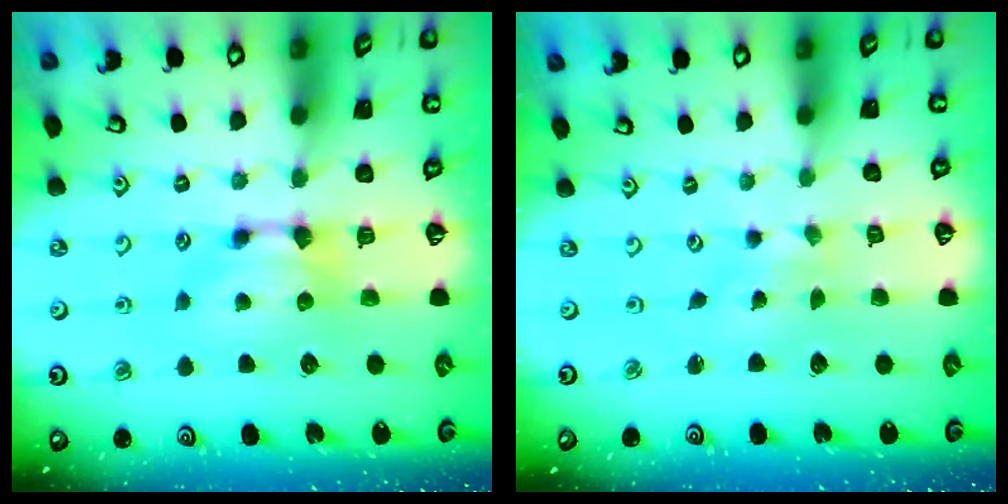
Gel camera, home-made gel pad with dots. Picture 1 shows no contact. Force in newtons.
{"total": 4.8, "press": 4.7, "slide": 0.8}